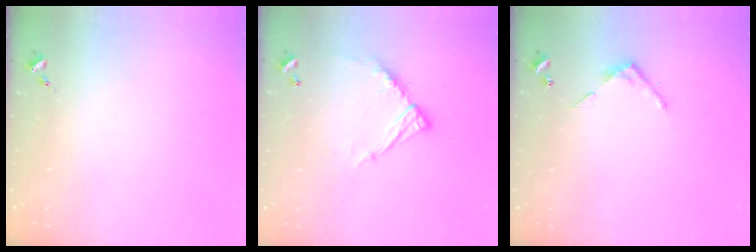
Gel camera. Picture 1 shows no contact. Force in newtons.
{"total": 12.8, "press": 12.8, "slide": 1.0}
{"total": 3.9, "press": 3.9, "slide": 0.3}